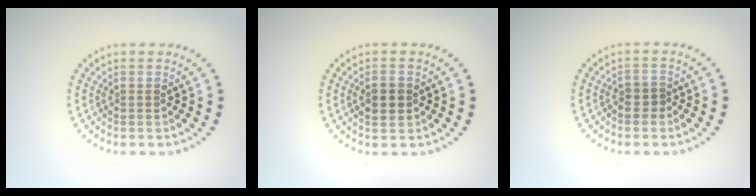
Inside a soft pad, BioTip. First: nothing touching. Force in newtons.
{"total": 2.1, "press": 2.1, "slide": 0.1}
{"total": 1.2, "press": 1.0, "slide": 0.6}